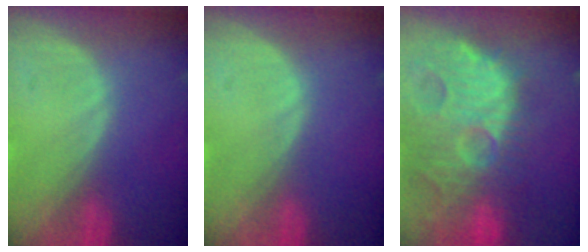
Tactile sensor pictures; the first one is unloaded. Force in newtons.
{"total": 0.0}
{"total": 14.6, "press": 12.5, "slide": 7.5}